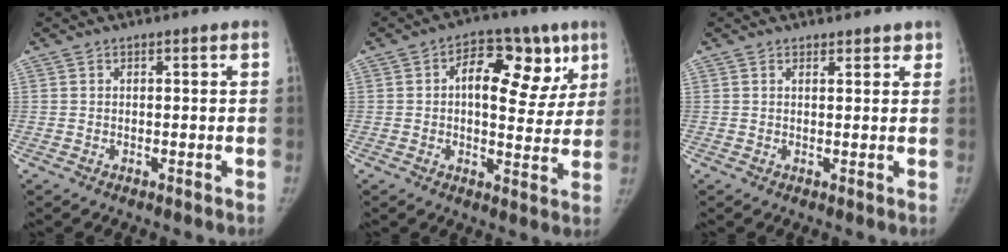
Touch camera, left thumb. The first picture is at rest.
{"total": 14.5, "force": [4.9, 8.2, 10.9], "torque": [-0.103, 0.006, 0.067]}
{"total": 2.0, "force": [1.6, 1.0, 0.7], "torque": [0.008, -0.006, 0.017]}